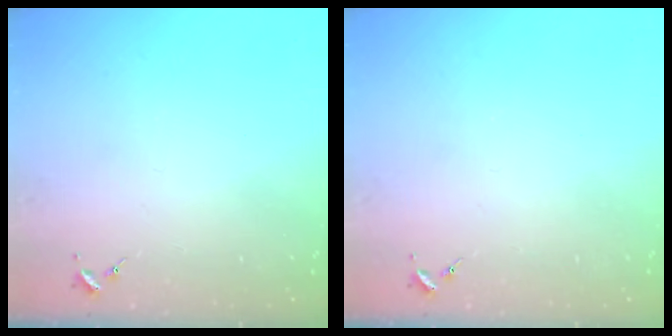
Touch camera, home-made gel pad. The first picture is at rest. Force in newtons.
{"total": 0.0}